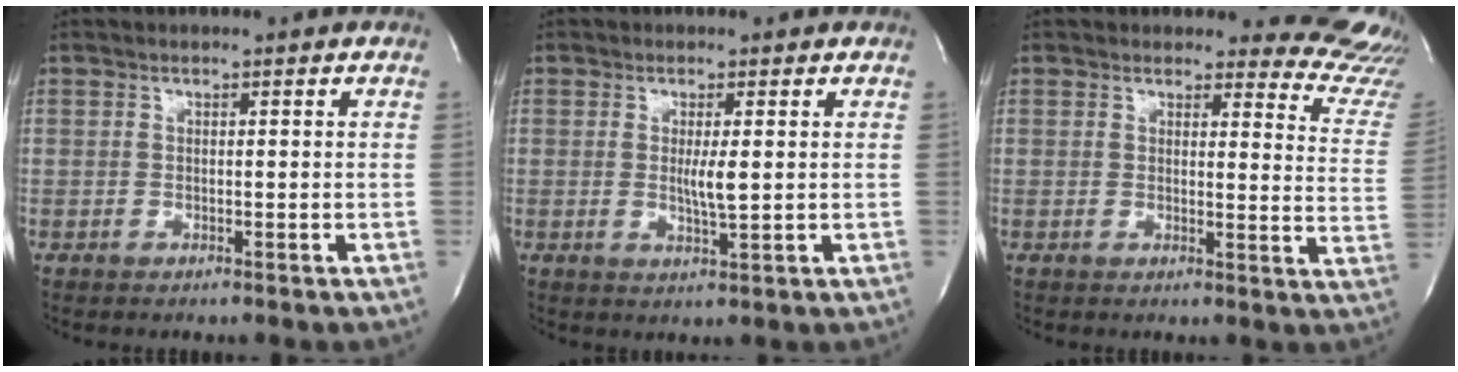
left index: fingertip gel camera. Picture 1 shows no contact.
{"total": 2.9, "force": [0.1, 0.2, 2.9], "torque": [-0.058, -0.010, 0.002]}
{"total": 12.1, "force": [12.1, 1.2, -0.5], "torque": [0.048, -0.139, 0.081]}